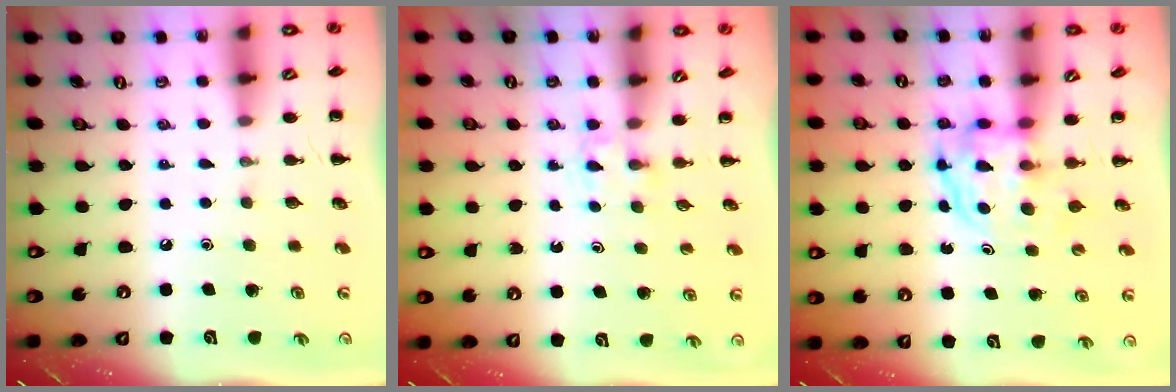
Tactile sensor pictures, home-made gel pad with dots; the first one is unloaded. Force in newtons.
{"total": 1.4, "press": 1.2, "slide": 0.8}
{"total": 3.9, "press": 3.9, "slide": 0.3}